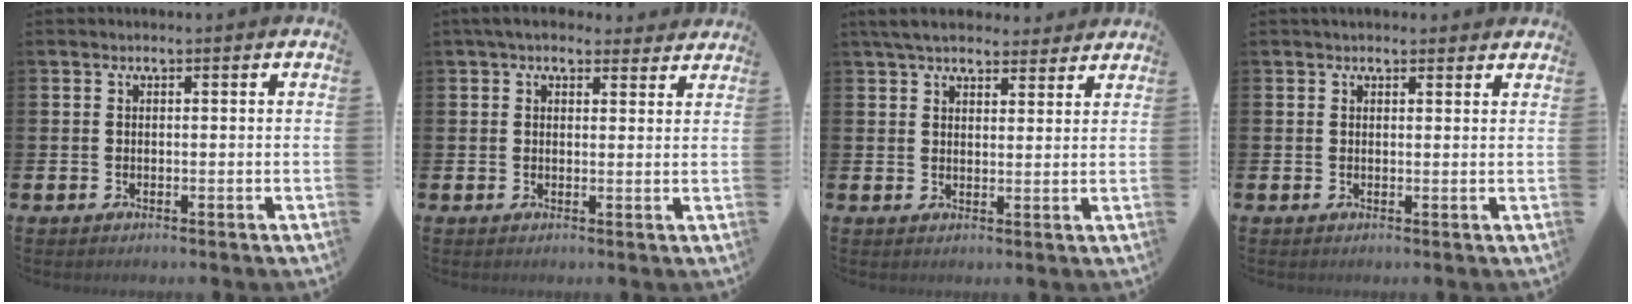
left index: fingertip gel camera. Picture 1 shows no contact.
{"total": 4.3, "force": [3.8, 1.7, 1.1], "torque": [-0.018, -0.012, 0.067]}
{"total": 5.6, "force": [5.1, 1.6, 1.5], "torque": [-0.039, -0.017, 0.094]}
{"total": 1.8, "force": [1.7, 0.5, 0.2], "torque": [0.006, -0.005, 0.029]}